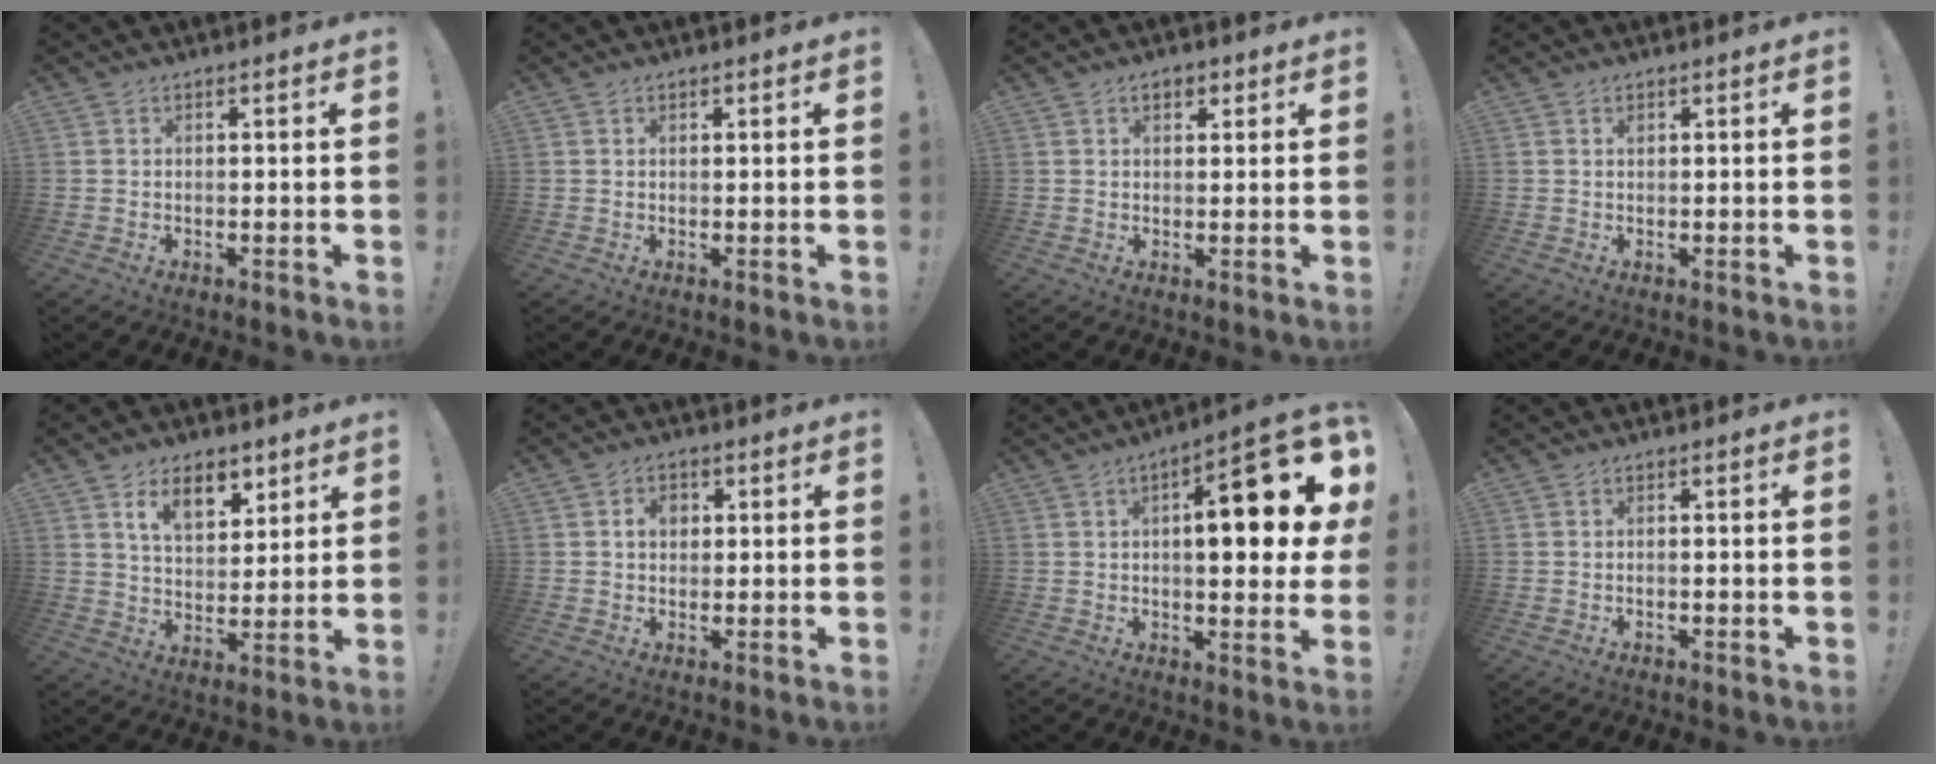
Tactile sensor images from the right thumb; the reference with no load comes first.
{"total": 0.6, "force": [0.5, 0.3, 0.2], "torque": [0.003, -0.002, 0.009]}
{"total": 3.2, "force": [1.4, 2.1, 1.9], "torque": [-0.026, 0.003, 0.023]}
{"total": 0.5, "force": [0.4, 0.3, 0.2], "torque": [-0.003, 0.000, 0.008]}
{"total": 11.2, "force": [6.4, 6.3, 6.6], "torque": [-0.095, -0.025, 0.116]}
{"total": 4.2, "force": [0.8, 3.2, 2.6], "torque": [-0.041, 0.003, 0.011]}
{"total": 17.9, "force": [3.5, 5.5, 16.7], "torque": [-0.213, -0.016, 0.041]}
{"total": 0.6, "force": [-0.5, 0.1, 0.3], "torque": [-0.007, 0.002, -0.008]}